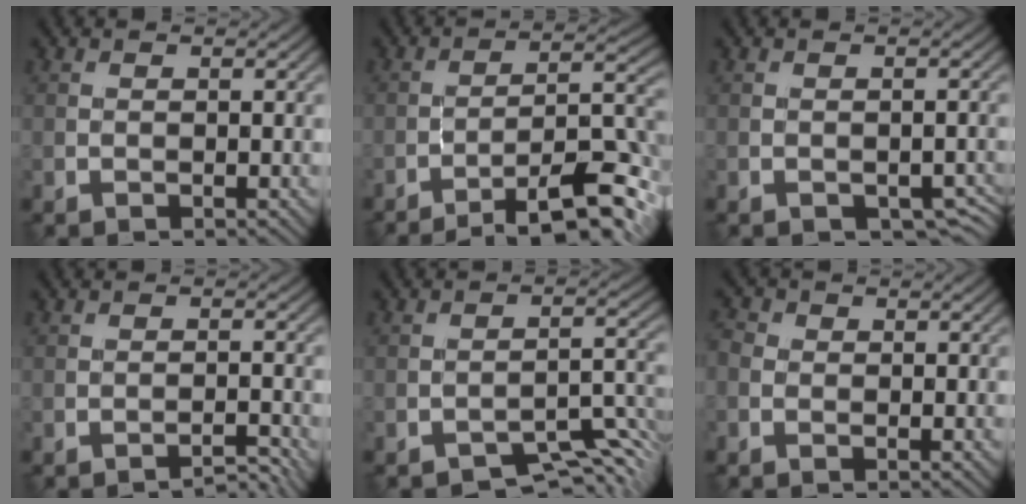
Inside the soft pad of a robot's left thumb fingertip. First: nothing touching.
{"total": 13.0, "force": [-9.1, 2.6, 8.9], "torque": [-0.142, 0.016, -0.135]}
{"total": 2.9, "force": [-1.4, 1.6, 1.9], "torque": [-0.025, -0.006, -0.009]}
{"total": 2.1, "force": [-1.9, 0.1, 0.9], "torque": [-0.005, 0.008, -0.036]}
{"total": 5.3, "force": [-4.6, 0.9, 2.5], "torque": [-0.031, 0.004, -0.065]}
{"total": 1.7, "force": [-0.5, 1.4, 0.8], "torque": [-0.019, 0.002, -0.020]}